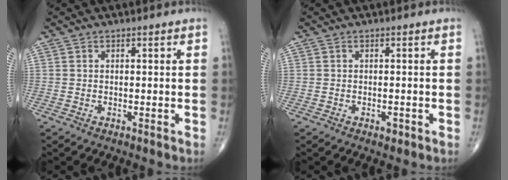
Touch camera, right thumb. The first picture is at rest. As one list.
[{"total": 1.2, "force": [-0.6, 0.6, 0.8], "torque": [-0.010, 0.000, -0.008]}]